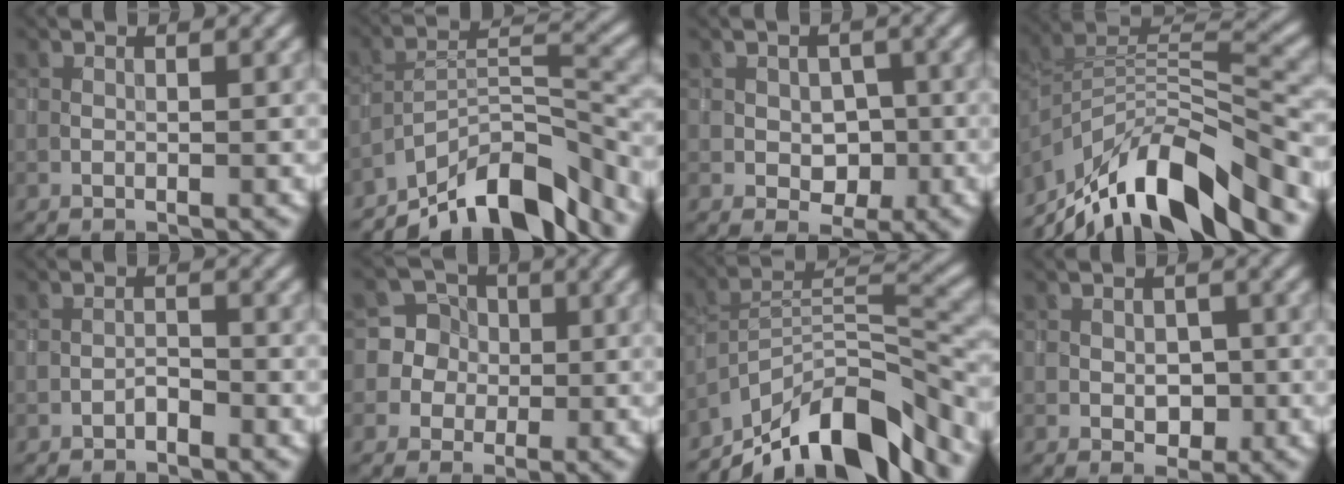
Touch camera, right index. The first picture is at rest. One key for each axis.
{"total": 10.3, "fx": -8.0, "fy": 2.9, "fz": 5.8, "tx": -0.085, "ty": 0.007, "tz": -0.151}
{"total": 2.7, "fx": -0.3, "fy": 2.1, "fz": 1.6, "tx": -0.020, "ty": -0.002, "tz": -0.005}
{"total": 11.7, "fx": -7.7, "fy": 3.6, "fz": 8.0, "tx": -0.146, "ty": 0.017, "tz": -0.137}
{"total": 0.8, "fx": -0.7, "fy": 0.2, "fz": 0.3, "tx": -0.005, "ty": 0.006, "tz": -0.015}
{"total": 6.5, "fx": 0.7, "fy": 6.4, "fz": 0.8, "tx": -0.015, "ty": 0.030, "tz": -0.002}
{"total": 12.0, "fx": -9.0, "fy": 3.7, "fz": 7.1, "tx": -0.115, "ty": 0.014, "tz": -0.169}
{"total": 1.9, "fx": -0.2, "fy": 1.4, "fz": 1.2, "tx": -0.018, "ty": -0.004, "tz": -0.001}